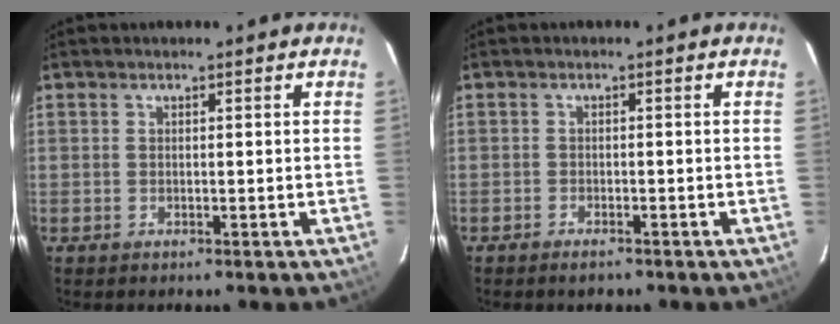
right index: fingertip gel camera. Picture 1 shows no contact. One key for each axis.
{"total": 2.2, "fx": -1.8, "fy": 0.9, "fz": 0.9, "tx": -0.026, "ty": 0.000, "tz": -0.032}